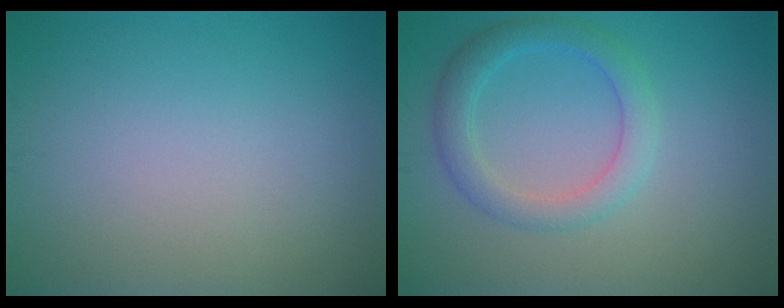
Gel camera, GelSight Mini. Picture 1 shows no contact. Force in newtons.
{"total": 3.2, "press": 3.2, "slide": 0.1}